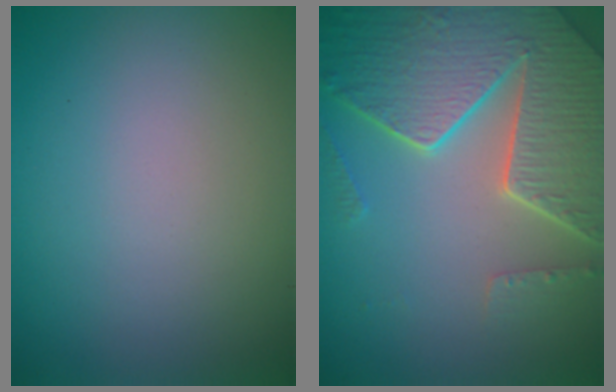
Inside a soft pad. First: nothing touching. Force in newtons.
{"total": 8.1, "press": 5.8, "slide": 5.6}